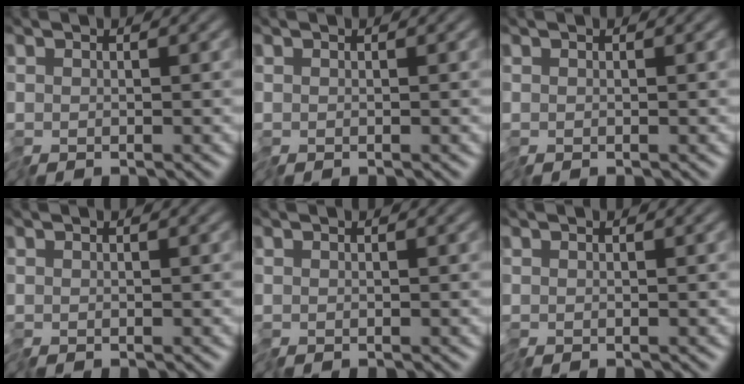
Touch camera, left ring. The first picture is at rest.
{"total": 0.0}
{"total": 0.0}
{"total": 0.0}
{"total": 0.0}
{"total": 0.0}